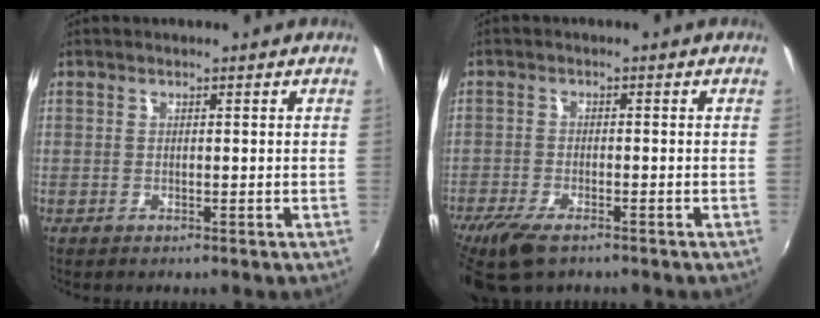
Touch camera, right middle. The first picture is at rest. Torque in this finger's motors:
{"motor_torque": [1.08, -1.06, 0.23, 0.08]}